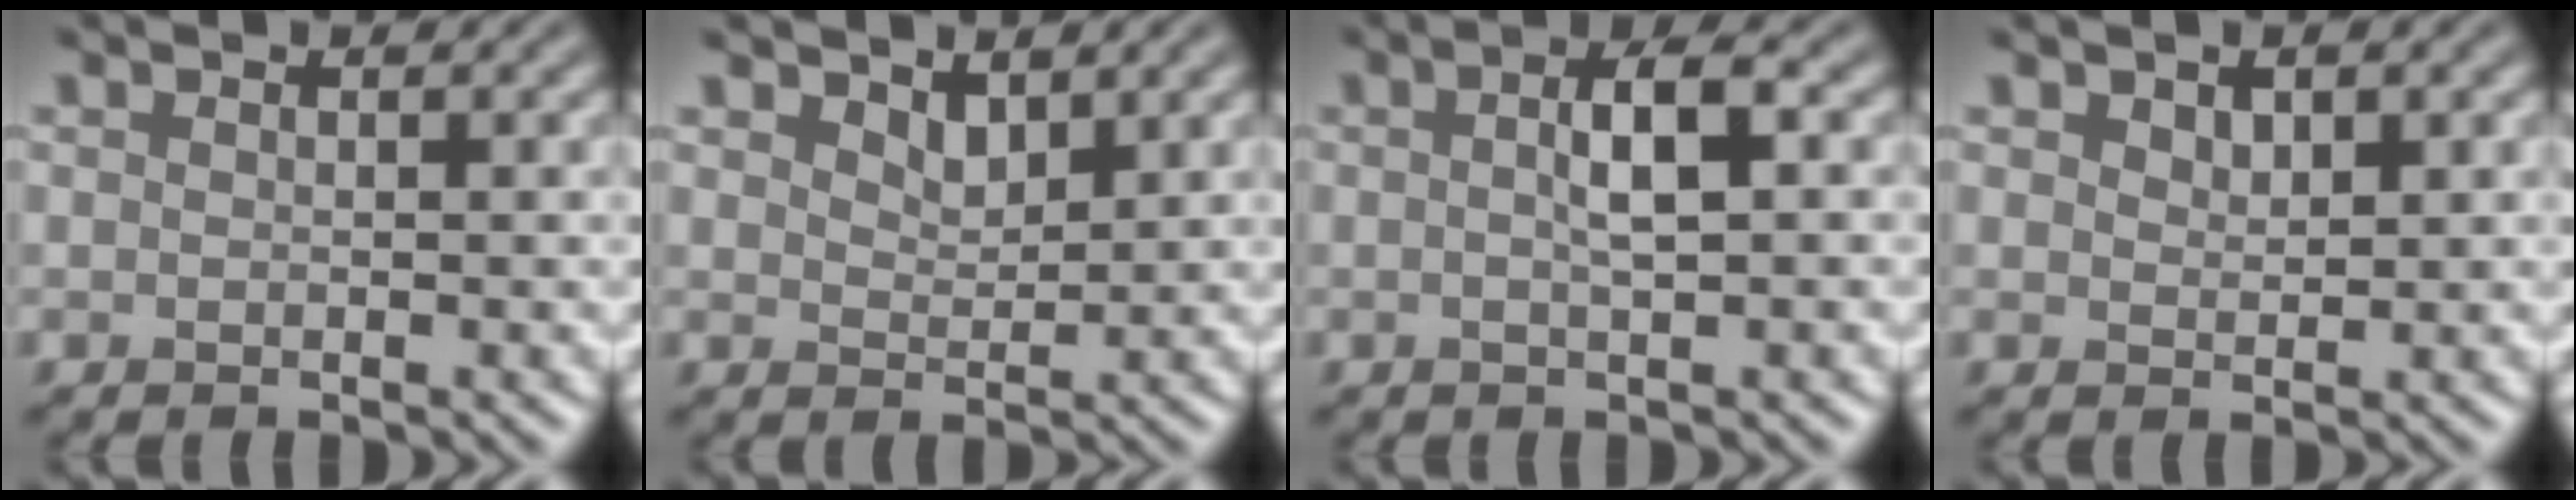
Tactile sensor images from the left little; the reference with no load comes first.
{"total": 1.6, "force": [1.2, 0.7, 0.8], "torque": [-0.021, -0.004, 0.020]}
{"total": 3.1, "force": [0.3, 0.9, 3.0], "torque": [-0.059, 0.009, 0.001]}
{"total": 1.2, "force": [0.7, 0.6, 0.8], "torque": [-0.015, -0.002, 0.013]}